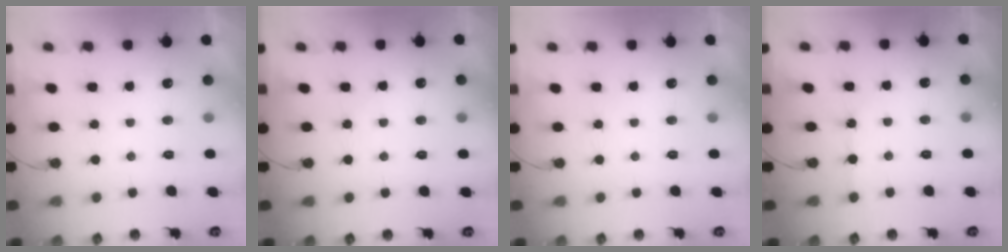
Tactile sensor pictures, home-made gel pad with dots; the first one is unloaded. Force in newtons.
{"total": 3.2, "press": 3.2, "slide": 0.5}
{"total": 0.0}
{"total": 1.9, "press": 1.9, "slide": 0.4}